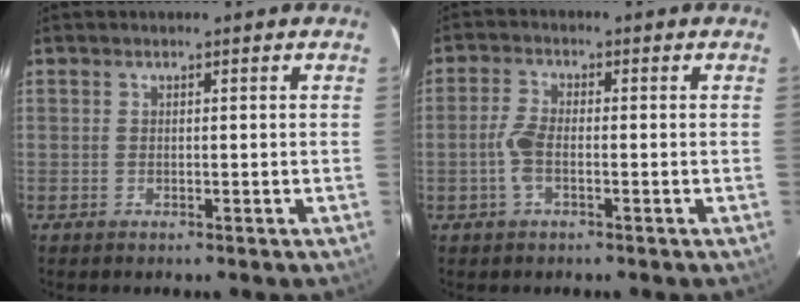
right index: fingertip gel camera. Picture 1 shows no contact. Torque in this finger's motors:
{"motor_torque": [0.85, -0.15, 0.49, 0.11]}